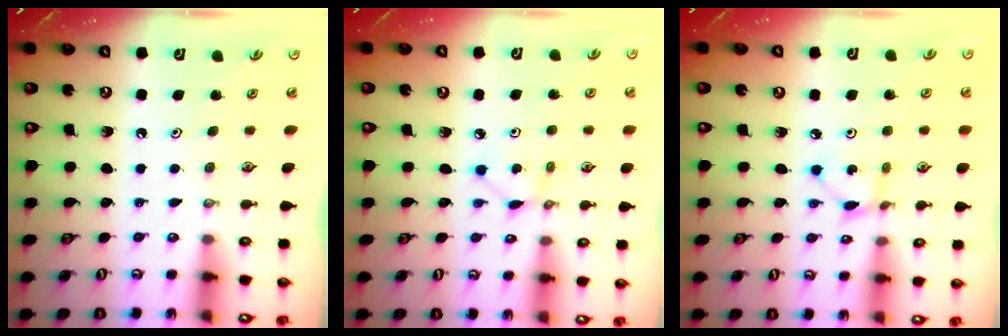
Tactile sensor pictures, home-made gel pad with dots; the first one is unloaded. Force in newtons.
{"total": 2.8, "press": 2.8, "slide": 0.3}
{"total": 1.9, "press": 1.9, "slide": 0.2}